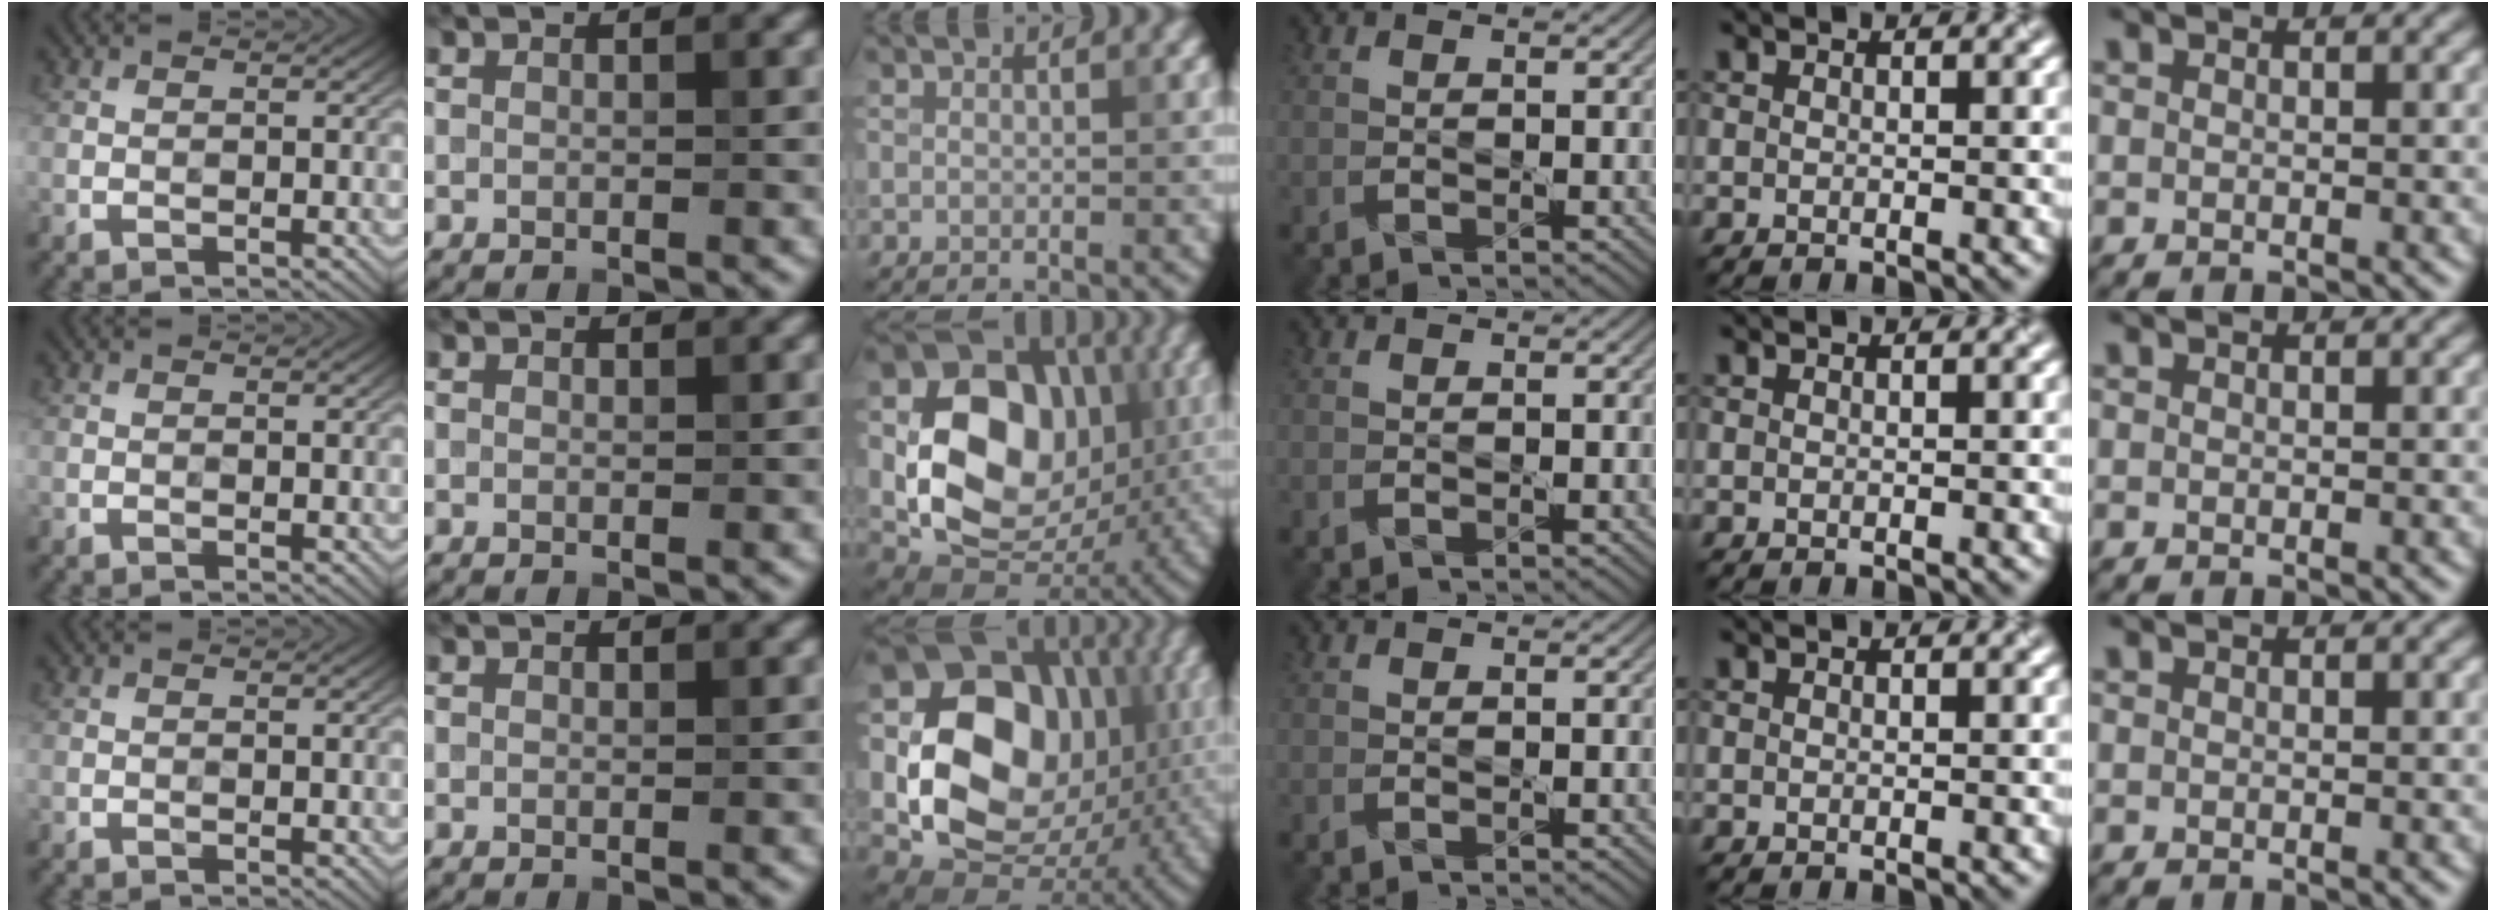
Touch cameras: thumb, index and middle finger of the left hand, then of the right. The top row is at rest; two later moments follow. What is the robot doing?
{"motion": "pour", "object": "kettle"}